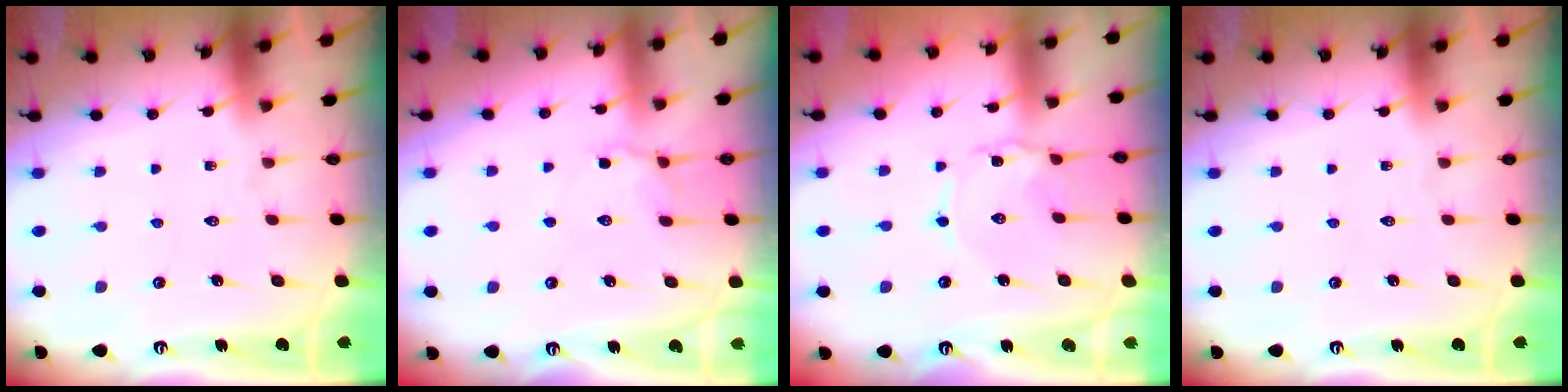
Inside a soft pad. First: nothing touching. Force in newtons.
{"total": 4.9, "press": 4.8, "slide": 1.2}
{"total": 1.9, "press": 1.9, "slide": 0.3}
{"total": 0.0}